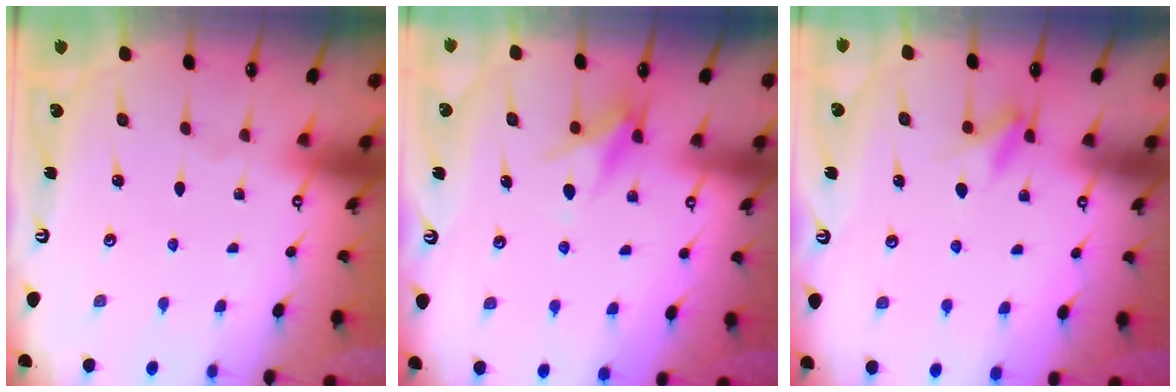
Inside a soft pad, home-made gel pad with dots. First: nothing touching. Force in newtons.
{"total": 6.8, "press": 6.7, "slide": 0.7}
{"total": 6.6, "press": 6.3, "slide": 1.9}